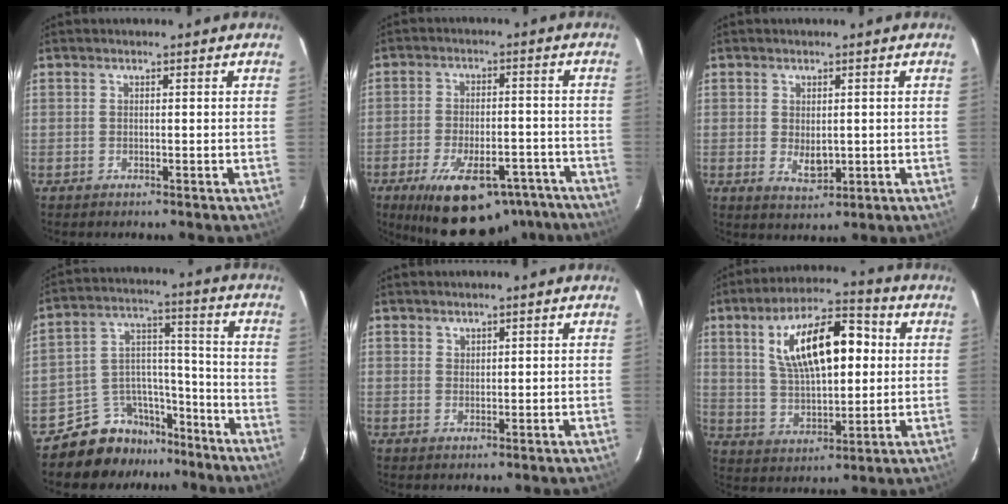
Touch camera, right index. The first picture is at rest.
{"total": 20.9, "force": [-14.9, 8.8, 11.7], "torque": [-0.210, -0.010, -0.202]}
{"total": 4.0, "force": [-0.1, 2.6, 3.1], "torque": [-0.050, -0.008, 0.004]}
{"total": 11.8, "force": [-9.6, 6.8, 1.2], "torque": [-0.029, 0.071, -0.152]}
{"total": 1.3, "force": [1.1, 0.7, 0.1], "torque": [0.004, 0.004, 0.021]}
{"total": 16.8, "force": [4.2, 7.2, 14.6], "torque": [-0.249, 0.027, 0.080]}